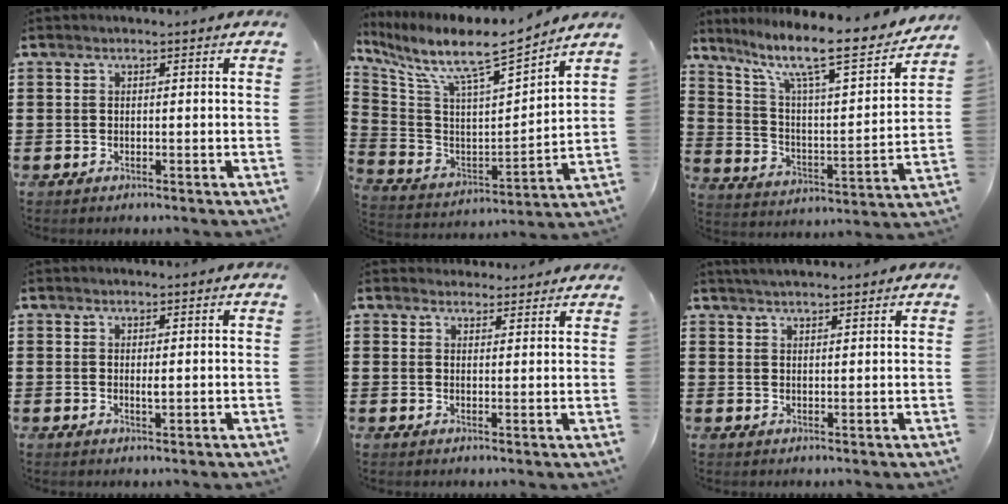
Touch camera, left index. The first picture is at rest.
{"total": 9.4, "force": [7.8, 1.3, 5.2], "torque": [-0.135, -0.057, 0.126]}
{"total": 11.3, "force": [8.8, 1.5, 7.0], "torque": [-0.152, -0.060, 0.140]}
{"total": 1.3, "force": [0.3, 0.3, 1.2], "torque": [-0.023, 0.000, 0.005]}
{"total": 2.7, "force": [2.6, 0.8, 0.0], "torque": [0.001, -0.005, 0.048]}
{"total": 2.2, "force": [2.1, 0.3, 0.4], "torque": [-0.011, 0.003, 0.042]}